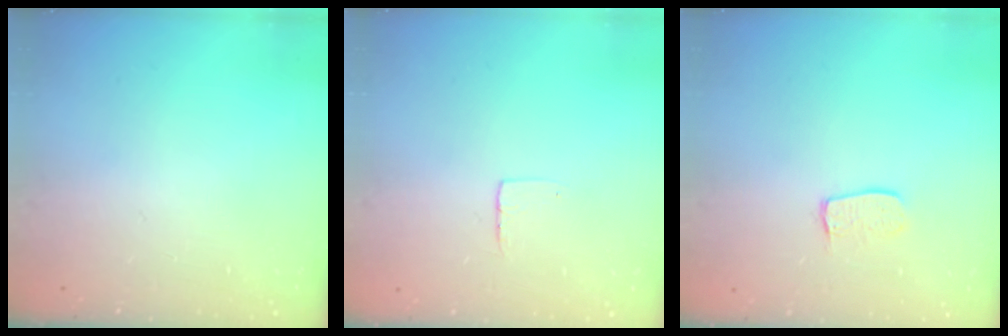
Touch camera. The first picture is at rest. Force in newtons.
{"total": 4.5, "press": 4.5, "slide": 0.4}
{"total": 6.4, "press": 6.4, "slide": 0.1}